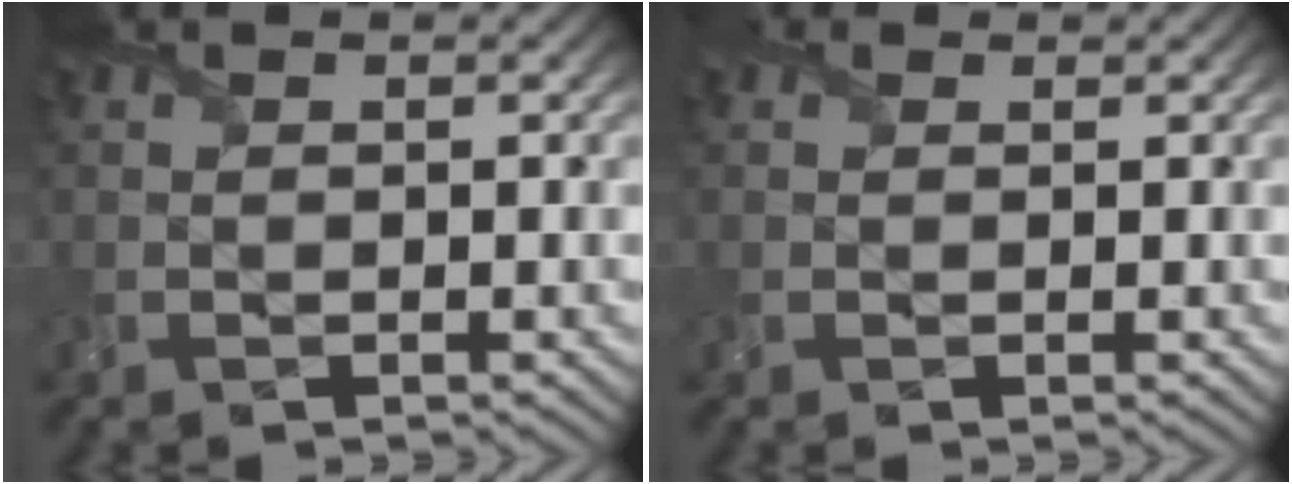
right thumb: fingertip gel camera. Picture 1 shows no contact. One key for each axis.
{"total": 0.8, "fx": 0.5, "fy": 0.6, "fz": 0.1, "tx": -0.002, "ty": -0.003, "tz": 0.004}